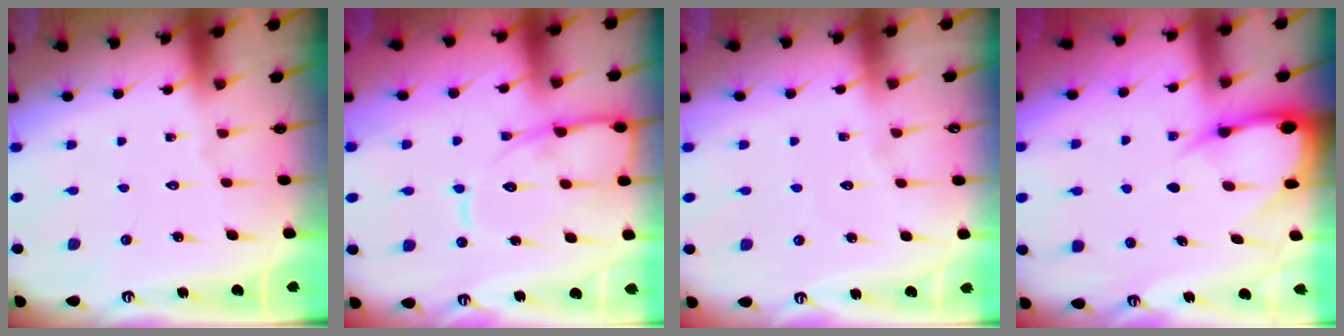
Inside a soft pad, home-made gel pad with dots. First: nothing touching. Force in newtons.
{"total": 12.7, "press": 12.6, "slide": 1.3}
{"total": 2.0, "press": 2.0, "slide": 0.2}
{"total": 5.2, "press": 5.1, "slide": 0.6}